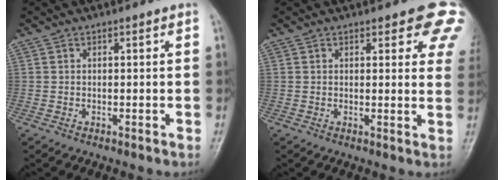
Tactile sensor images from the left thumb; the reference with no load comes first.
{"total": 9.1, "force": [5.8, 3.6, 6.1], "torque": [-0.026, -0.022, 0.053]}